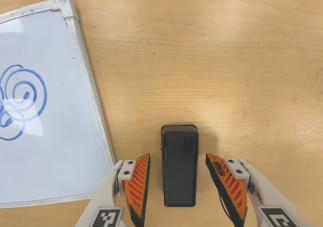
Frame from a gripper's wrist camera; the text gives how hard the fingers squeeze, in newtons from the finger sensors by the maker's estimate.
{"total": 0.0}